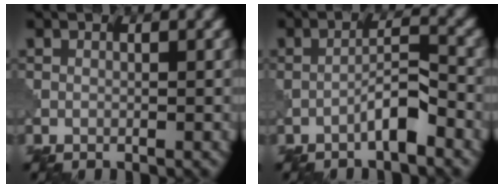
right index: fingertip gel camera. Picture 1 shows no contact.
{"total": 3.0, "force": [-2.1, 0.2, 2.2], "torque": [-0.044, 0.016, -0.035]}